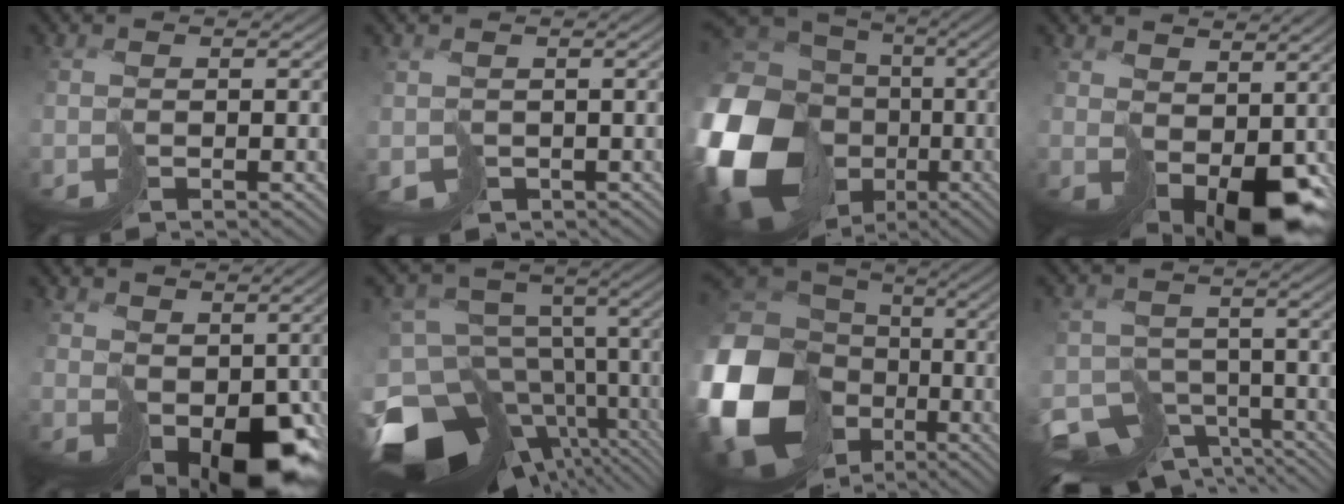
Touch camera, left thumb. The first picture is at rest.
{"total": 1.4, "force": [-0.2, 1.4, 0.1], "torque": [-0.009, -0.013, -0.004]}
{"total": 21.7, "force": [-3.9, 18.8, 10.2], "torque": [-0.284, -0.053, -0.083]}
{"total": 9.3, "force": [1.4, 6.2, 6.8], "torque": [-0.131, -0.037, 0.063]}
{"total": 9.8, "force": [0.3, 6.6, 7.2], "torque": [-0.137, -0.042, 0.037]}
{"total": 16.7, "force": [-9.7, 10.1, 9.1], "torque": [-0.201, -0.018, -0.123]}
{"total": 21.8, "force": [-5.7, 17.8, 11.3], "torque": [-0.314, -0.070, -0.114]}
{"total": 10.6, "force": [-7.7, 6.2, 4.0], "torque": [-0.088, -0.030, -0.105]}